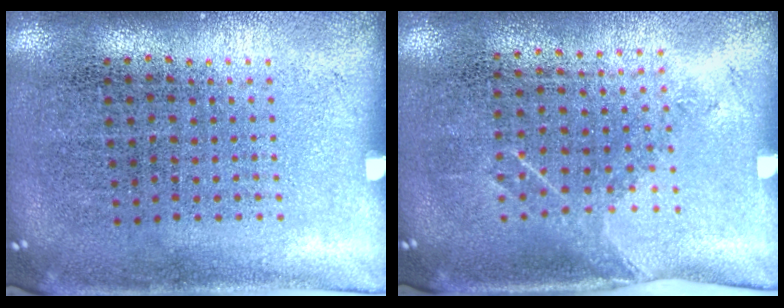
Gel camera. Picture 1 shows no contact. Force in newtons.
{"total": 1.2, "press": 1.0, "slide": 0.7}